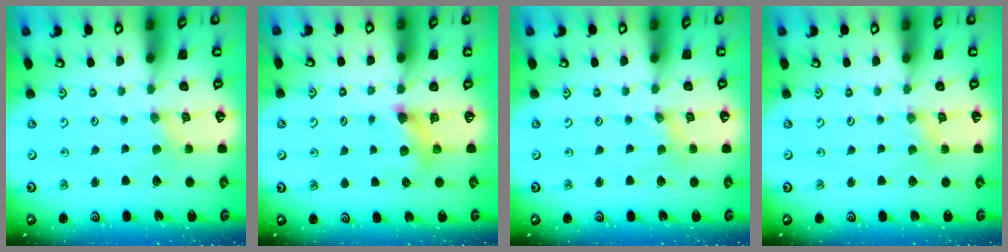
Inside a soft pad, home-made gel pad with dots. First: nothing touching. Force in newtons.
{"total": 6.7, "press": 6.7, "slide": 0.6}
{"total": 0.0}
{"total": 2.5, "press": 2.5, "slide": 0.4}